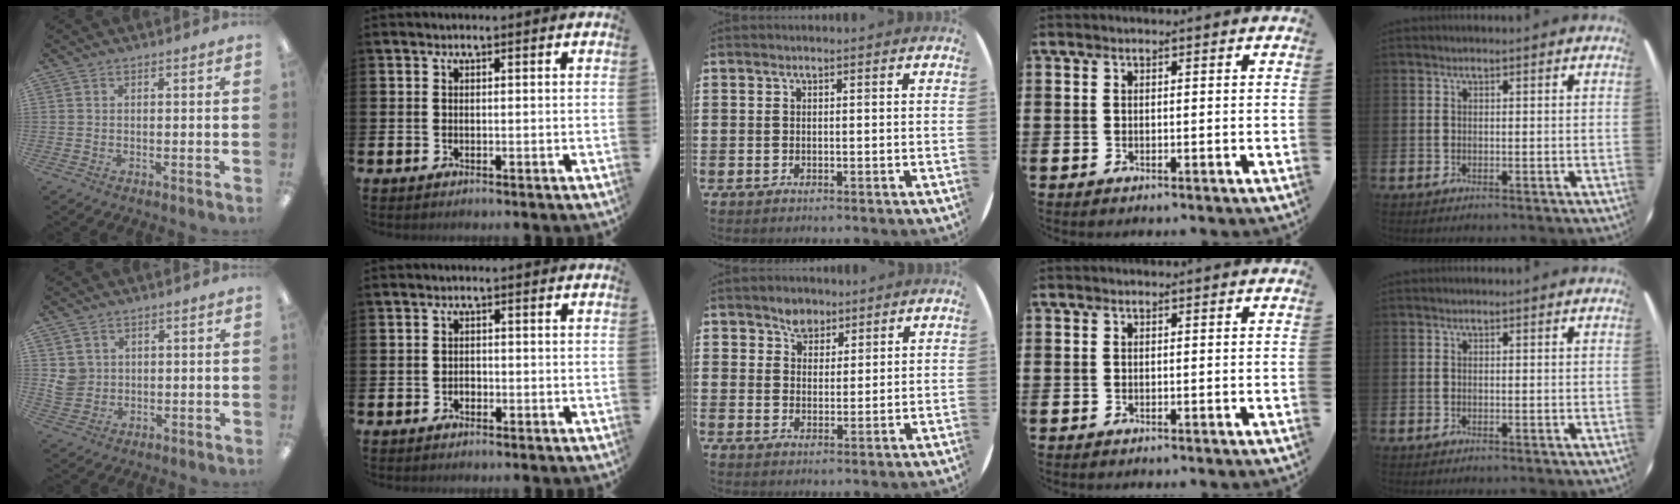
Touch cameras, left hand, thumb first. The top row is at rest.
{"thumb": {"total": 4.5, "force": [1.5, 4.1, 0.9], "torque": [-0.020, 0.004, 0.030]}, "index": {"total": 1.1, "force": [-0.5, 0.8, 0.4], "torque": [-0.002, -0.001, -0.013]}, "middle": {"total": 3.7, "force": [2.9, 2.3, 0.3], "torque": [-0.007, 0.002, 0.056]}}